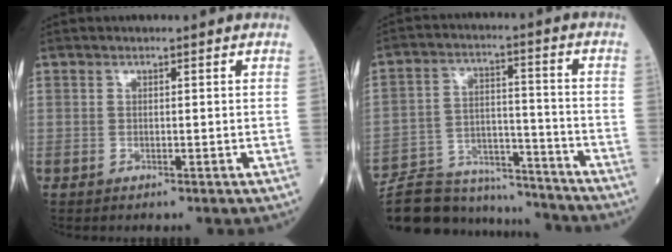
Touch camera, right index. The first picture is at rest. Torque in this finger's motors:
{"motor_torque": [0.01, -0.45, -0.48, -0.21]}